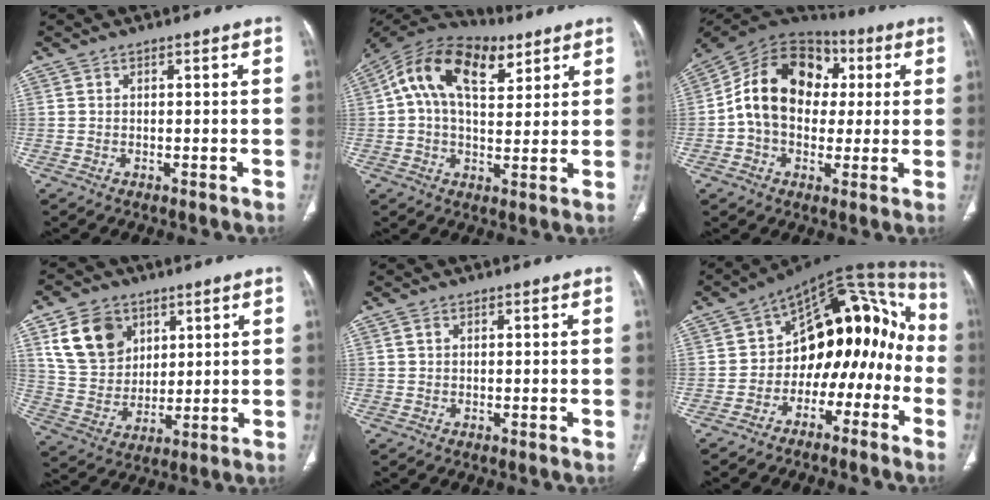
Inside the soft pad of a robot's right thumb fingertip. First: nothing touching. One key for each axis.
{"total": 17.4, "fx": 6.5, "fy": 9.9, "fz": 12.7, "tx": -0.209, "ty": 0.014, "tz": 0.102}
{"total": 17.7, "fx": 1.6, "fy": 13.3, "fz": 11.5, "tx": -0.172, "ty": 0.038, "tz": 0.017}
{"total": 13.2, "fx": 6.0, "fy": 10.0, "fz": 6.1, "tx": -0.086, "ty": -0.018, "tz": 0.125}
{"total": 0.9, "fx": 0.4, "fy": 0.6, "fz": 0.5, "tx": -0.012, "ty": 0.003, "tz": 0.008}
{"total": 18.1, "fx": -4.5, "fy": 11.9, "fz": 12.9, "tx": -0.120, "ty": 0.097, "tz": -0.072}